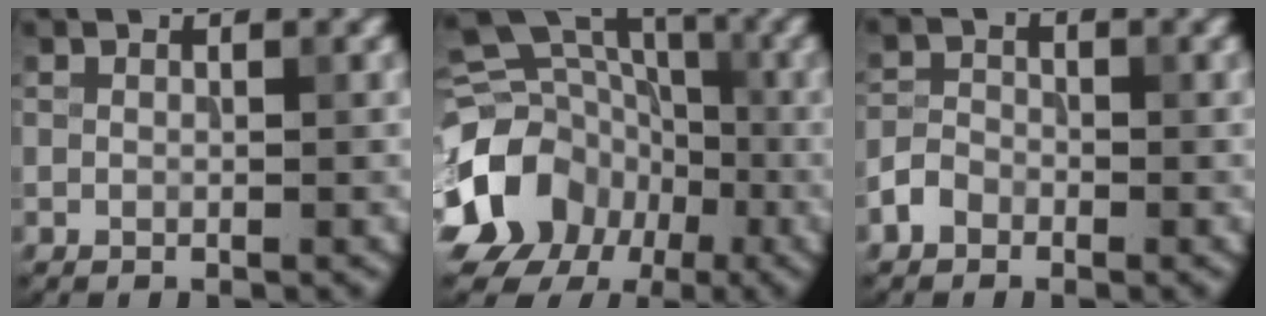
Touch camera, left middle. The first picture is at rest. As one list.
[{"total": 15.9, "force": [-5.7, 13.5, 6.1], "torque": [-0.150, -0.020, -0.111]}, {"total": 2.0, "force": [-1.2, 1.4, 0.7], "torque": [-0.008, 0.006, -0.029]}]